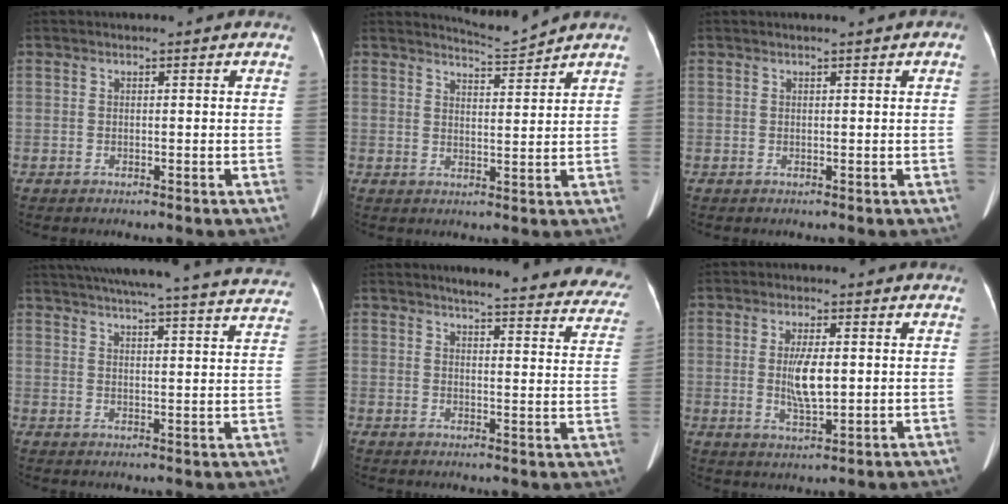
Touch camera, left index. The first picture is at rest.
{"total": 3.7, "force": [3.5, -1.2, -0.5], "torque": [-0.001, -0.017, 0.065]}
{"total": 0.9, "force": [0.4, 0.2, 0.8], "torque": [-0.008, 0.013, 0.005]}
{"total": 33.2, "force": [30.7, 2.9, 12.3], "torque": [-0.208, -0.051, 0.372]}
{"total": 24.1, "force": [22.2, 3.3, 8.8], "torque": [-0.096, -0.068, 0.240]}
{"total": 5.8, "force": [0.3, 1.5, 5.6], "torque": [-0.110, -0.003, 0.008]}